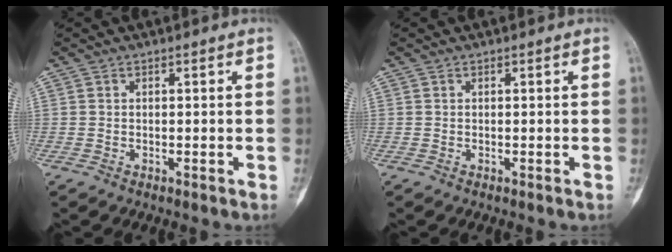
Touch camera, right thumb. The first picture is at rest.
{"total": 0.0}